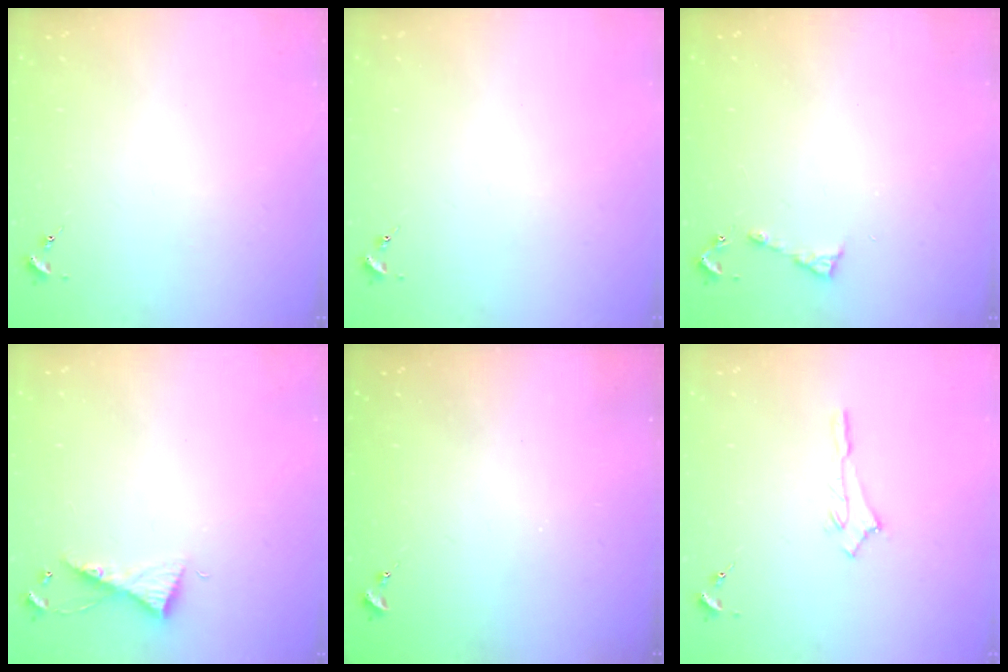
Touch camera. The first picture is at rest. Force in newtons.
{"total": 0.0}
{"total": 5.6, "press": 5.6, "slide": 0.7}
{"total": 6.2, "press": 6.2, "slide": 0.6}
{"total": 0.0}
{"total": 2.5, "press": 2.5, "slide": 0.2}